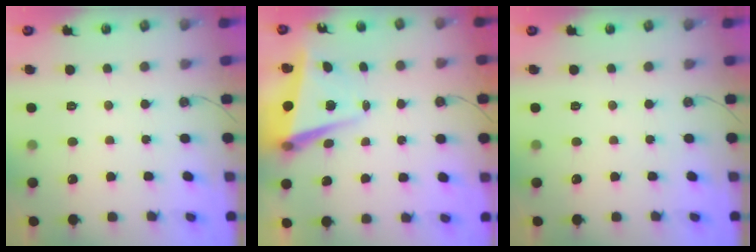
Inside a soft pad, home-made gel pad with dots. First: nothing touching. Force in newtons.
{"total": 5.6, "press": 5.6, "slide": 0.2}
{"total": 0.0}